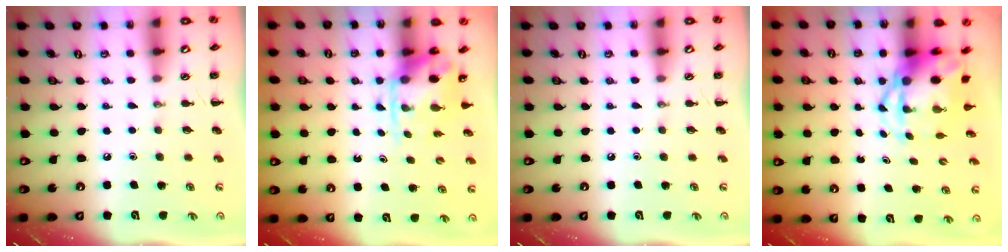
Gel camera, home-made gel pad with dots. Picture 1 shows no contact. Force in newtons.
{"total": 4.0, "press": 3.9, "slide": 0.8}
{"total": 0.0}
{"total": 5.1, "press": 4.9, "slide": 1.4}